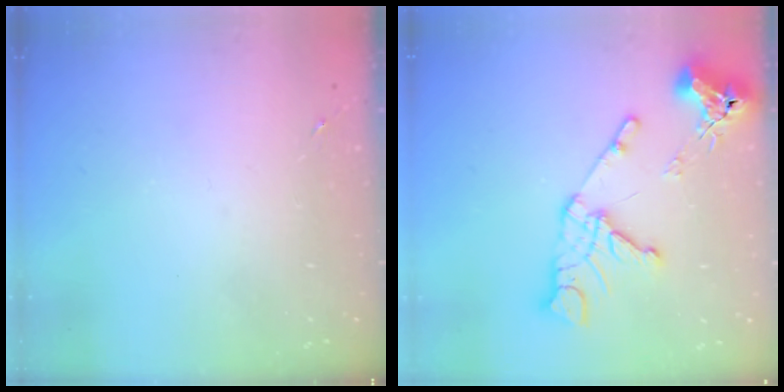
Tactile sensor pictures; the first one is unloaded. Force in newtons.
{"total": 14.1, "press": 14.0, "slide": 1.6}